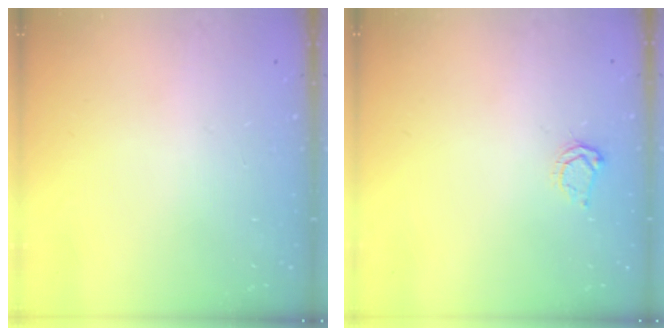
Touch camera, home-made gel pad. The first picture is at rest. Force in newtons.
{"total": 3.5, "press": 3.5, "slide": 0.4}